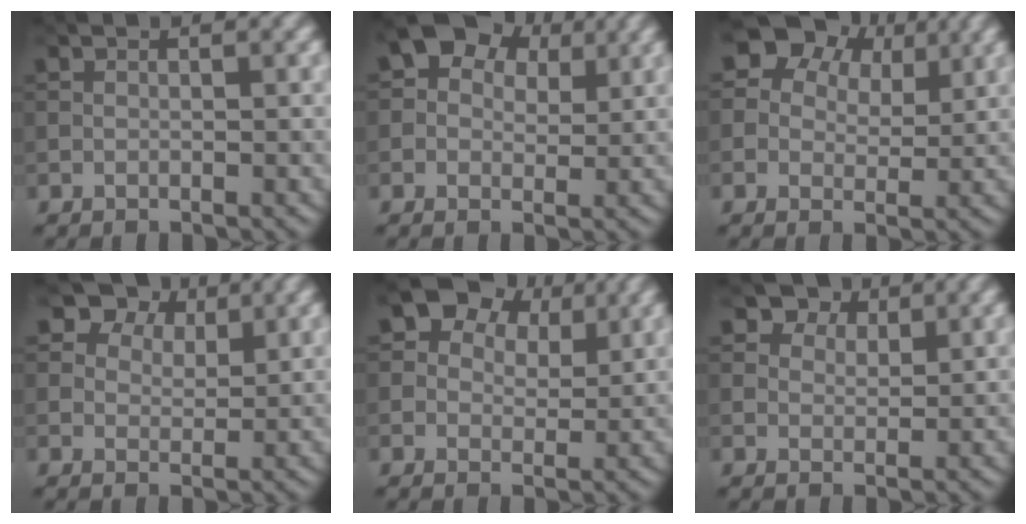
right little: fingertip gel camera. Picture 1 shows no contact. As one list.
[{"total": 8.7, "force": [3.6, 6.4, 4.5], "torque": [-0.058, 0.029, 0.026]}, {"total": 9.4, "force": [5.1, 6.7, 4.4], "torque": [-0.070, 0.019, 0.072]}, {"total": 6.8, "force": [4.6, 4.3, 2.6], "torque": [-0.057, 0.001, 0.072]}, {"total": 8.3, "force": [4.3, 5.9, 4.0], "torque": [-0.069, 0.016, 0.049]}, {"total": 4.9, "force": [3.5, 2.9, 1.8], "torque": [-0.042, -0.013, 0.060]}]